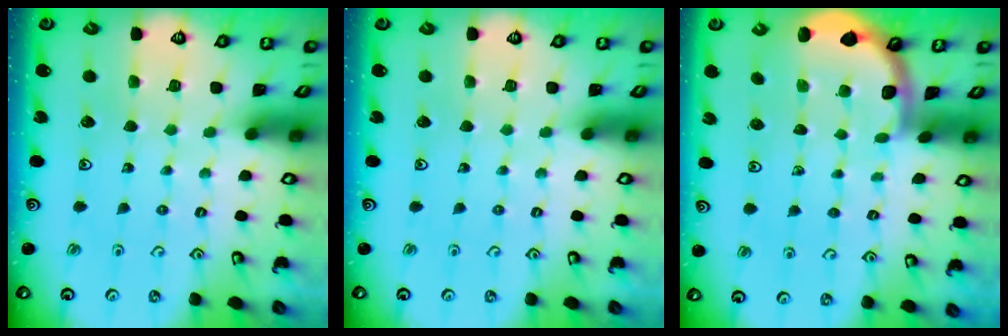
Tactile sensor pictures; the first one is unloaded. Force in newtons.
{"total": 0.0}
{"total": 1.9, "press": 1.9, "slide": 0.0}